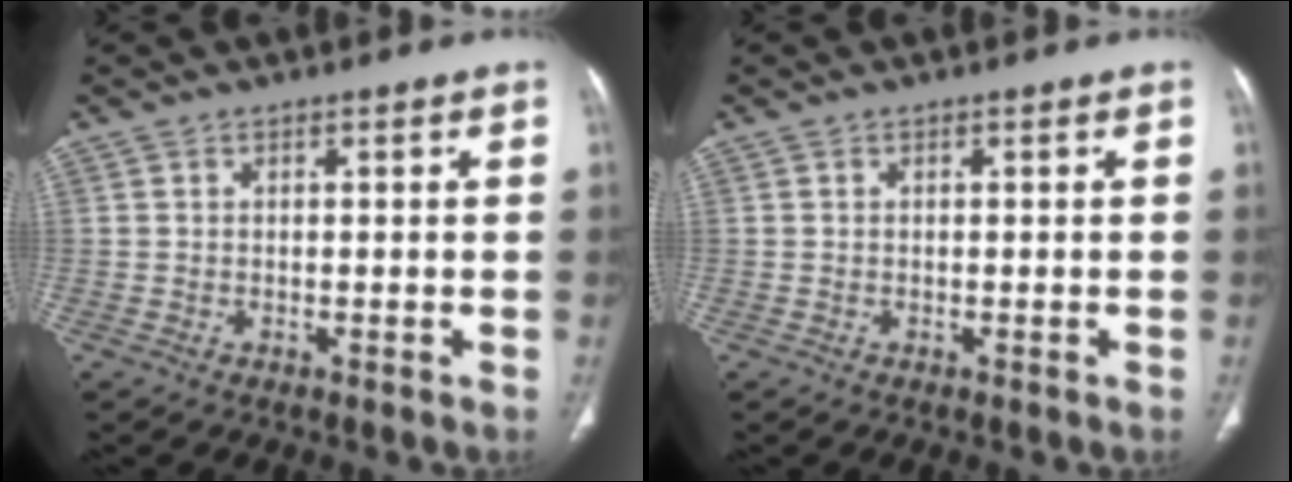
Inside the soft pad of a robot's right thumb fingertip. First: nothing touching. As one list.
[{"total": 0.0}]